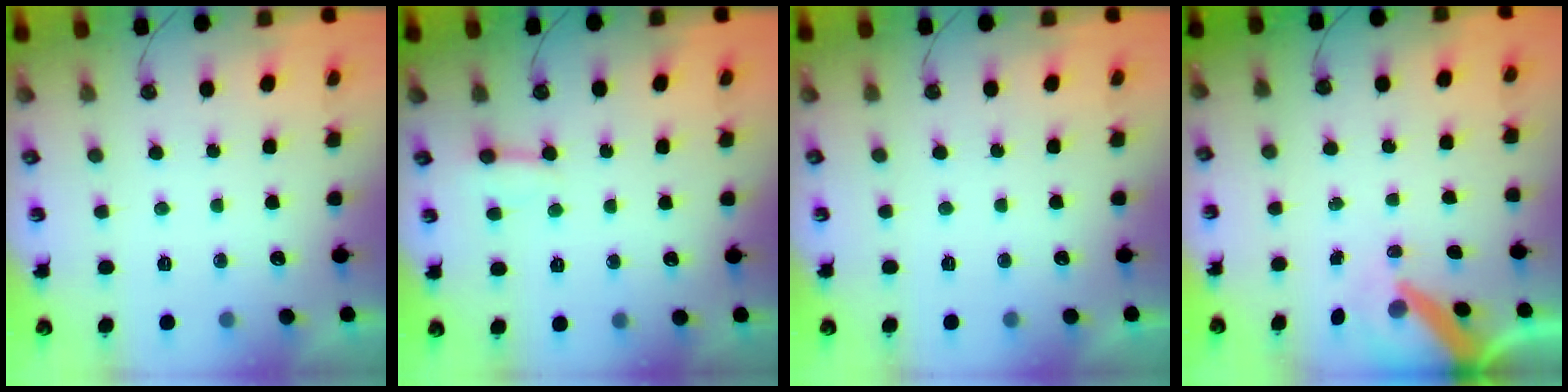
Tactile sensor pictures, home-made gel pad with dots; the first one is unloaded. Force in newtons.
{"total": 1.9, "press": 1.9, "slide": 0.1}
{"total": 0.0}
{"total": 8.1, "press": 8.0, "slide": 1.0}